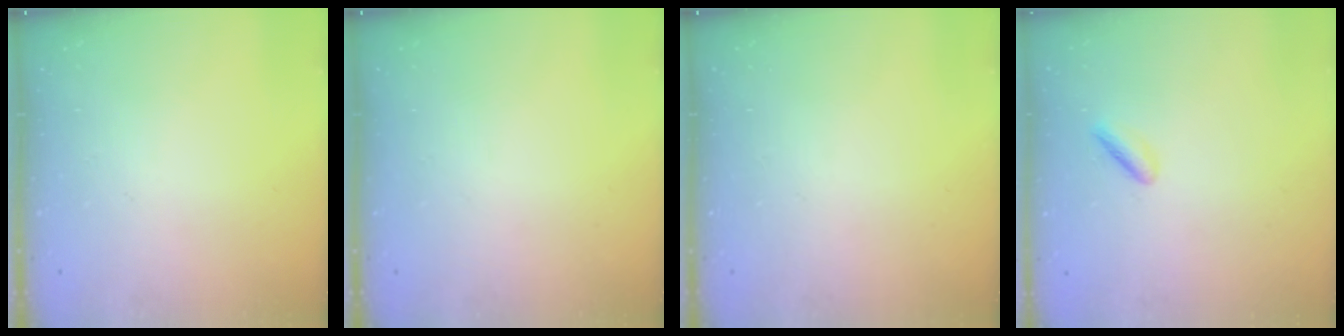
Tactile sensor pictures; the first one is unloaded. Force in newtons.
{"total": 0.0}
{"total": 0.0}
{"total": 1.9, "press": 1.6, "slide": 0.9}